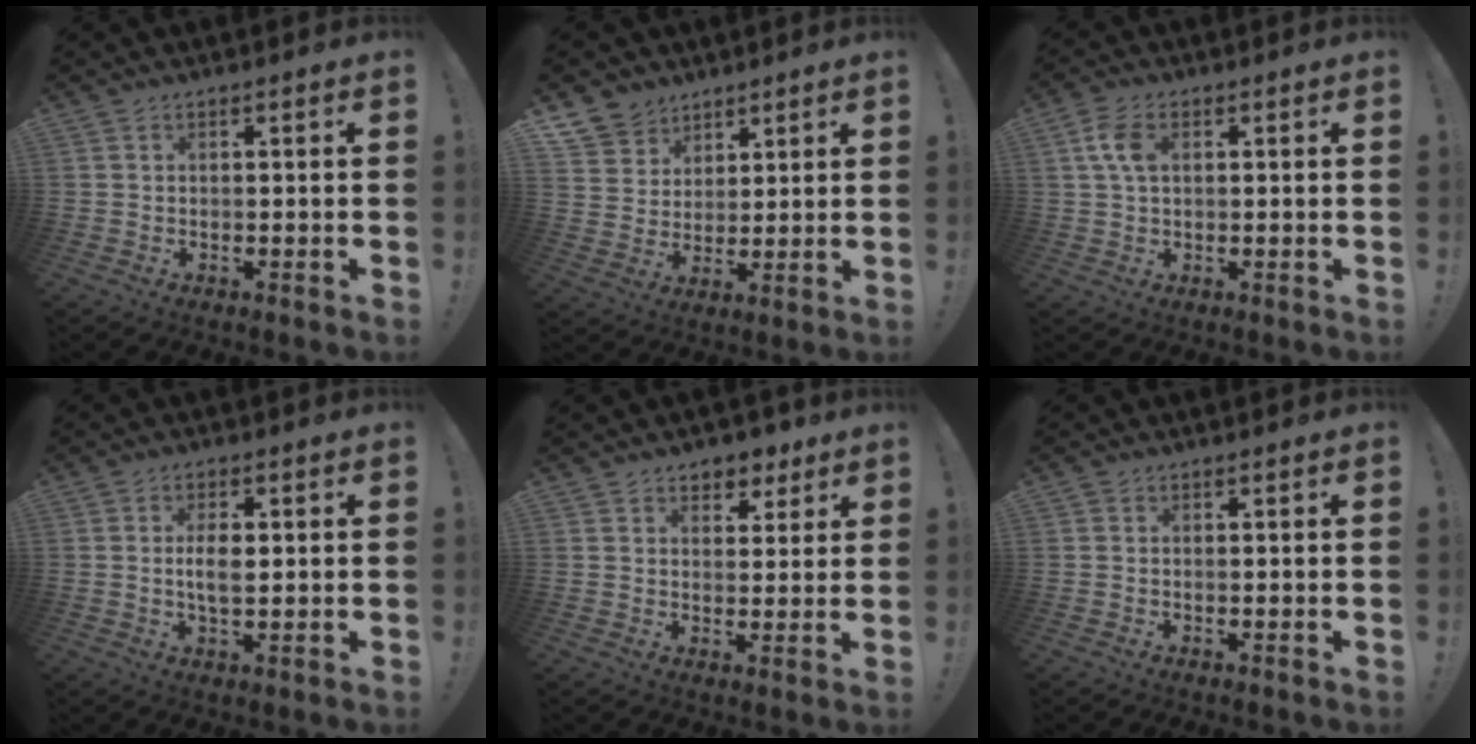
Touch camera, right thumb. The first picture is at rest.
{"total": 8.8, "force": [6.4, 5.9, 1.2], "torque": [-0.030, -0.050, 0.129]}
{"total": 6.5, "force": [1.6, 3.9, 4.9], "torque": [-0.106, 0.004, 0.029]}
{"total": 5.4, "force": [0.2, 2.4, 4.8], "torque": [-0.087, 0.001, -0.002]}
{"total": 6.0, "force": [3.8, 4.4, 1.3], "torque": [-0.002, -0.028, 0.069]}
{"total": 0.0}